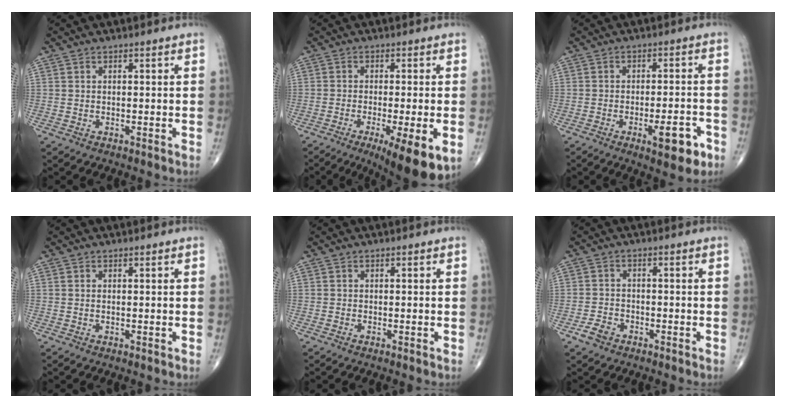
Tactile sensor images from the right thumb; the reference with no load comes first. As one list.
[{"total": 12.2, "force": [-5.0, 2.8, 10.7], "torque": [-0.139, -0.013, -0.070]}, {"total": 8.1, "force": [-3.8, 2.7, 6.6], "torque": [-0.083, 0.016, -0.049]}, {"total": 0.0}, {"total": 0.0}, {"total": 3.1, "force": [-1.9, 2.1, 1.2], "torque": [-0.020, 0.014, -0.033]}]